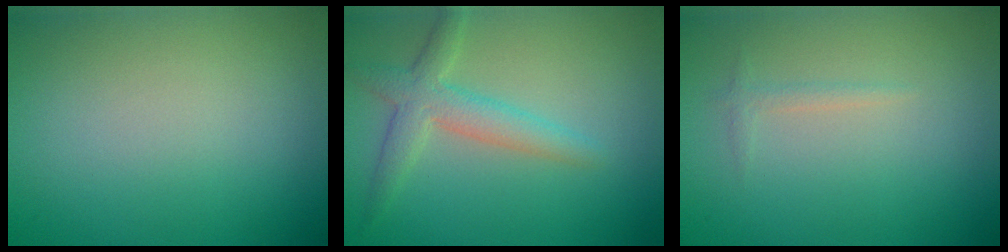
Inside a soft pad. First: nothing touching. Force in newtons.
{"total": 3.3, "press": 3.3, "slide": 0.2}
{"total": 0.8, "press": 0.8, "slide": 0.0}